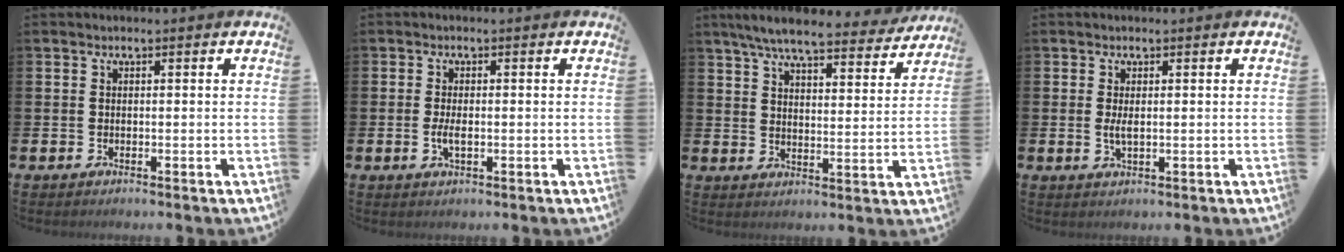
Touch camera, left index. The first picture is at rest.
{"total": 2.3, "force": [-0.2, 1.0, 2.1], "torque": [-0.036, -0.001, -0.006]}
{"total": 7.1, "force": [6.5, 1.1, 2.8], "torque": [-0.068, -0.035, 0.110]}
{"total": 2.0, "force": [0.2, 0.7, 1.8], "torque": [-0.023, -0.004, -0.001]}